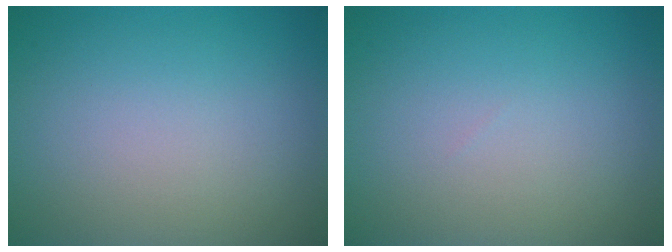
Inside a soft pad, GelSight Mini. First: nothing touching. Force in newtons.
{"total": 0.0}